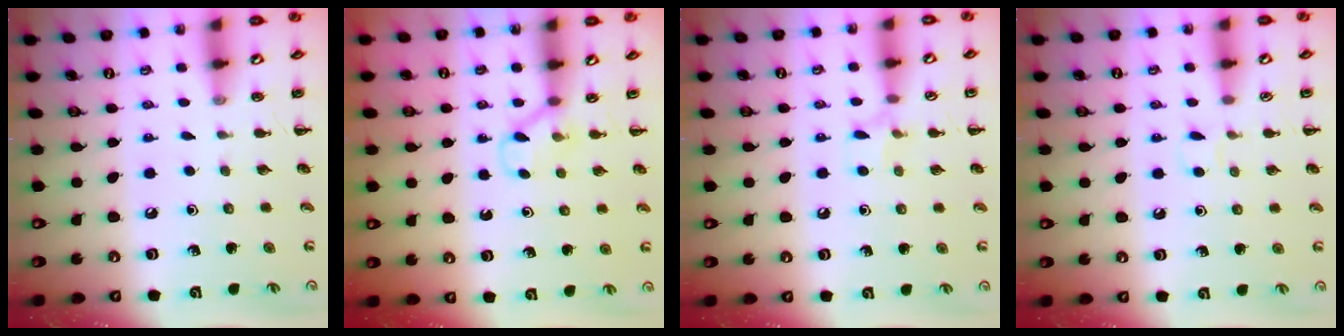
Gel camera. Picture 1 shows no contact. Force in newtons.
{"total": 3.3, "press": 3.1, "slide": 1.1}
{"total": 5.9, "press": 5.7, "slide": 1.6}
{"total": 3.2, "press": 2.9, "slide": 1.3}